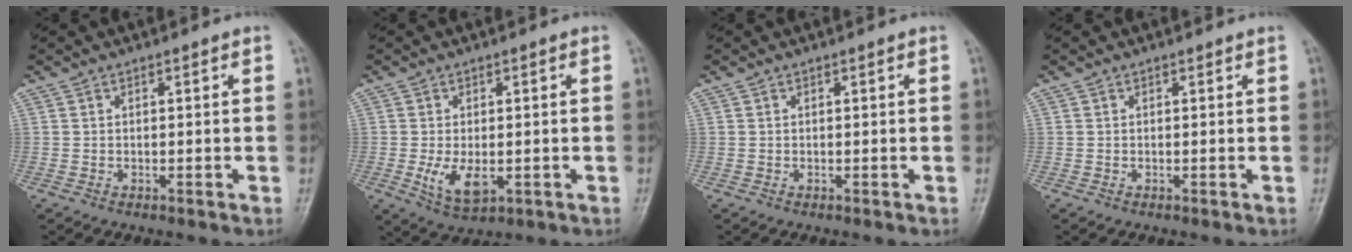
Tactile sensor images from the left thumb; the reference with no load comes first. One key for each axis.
{"total": 6.8, "fx": -1.4, "fy": 3.5, "fz": 5.7, "tx": -0.103, "ty": -0.003, "tz": -0.015}
{"total": 0.0}
{"total": 0.0}